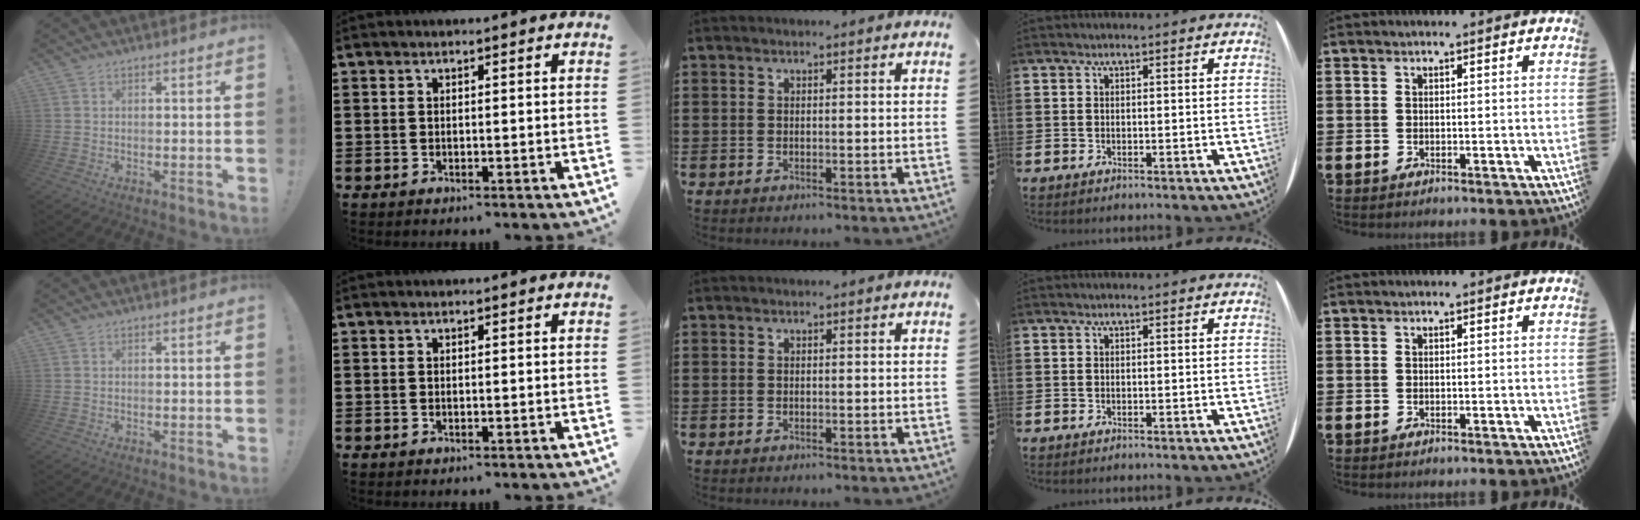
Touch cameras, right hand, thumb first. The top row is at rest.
{}